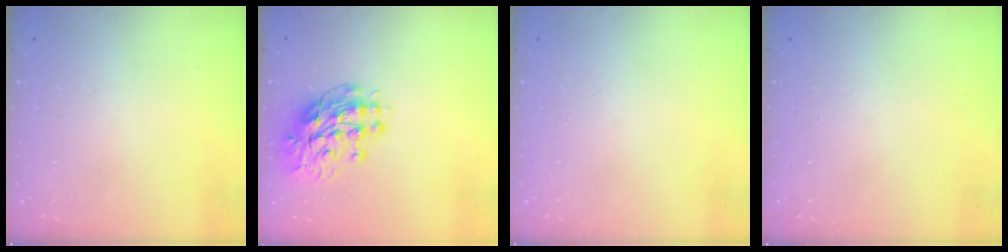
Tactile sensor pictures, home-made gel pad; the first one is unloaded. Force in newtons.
{"total": 13.7, "press": 13.6, "slide": 1.5}
{"total": 0.0}
{"total": 0.0}